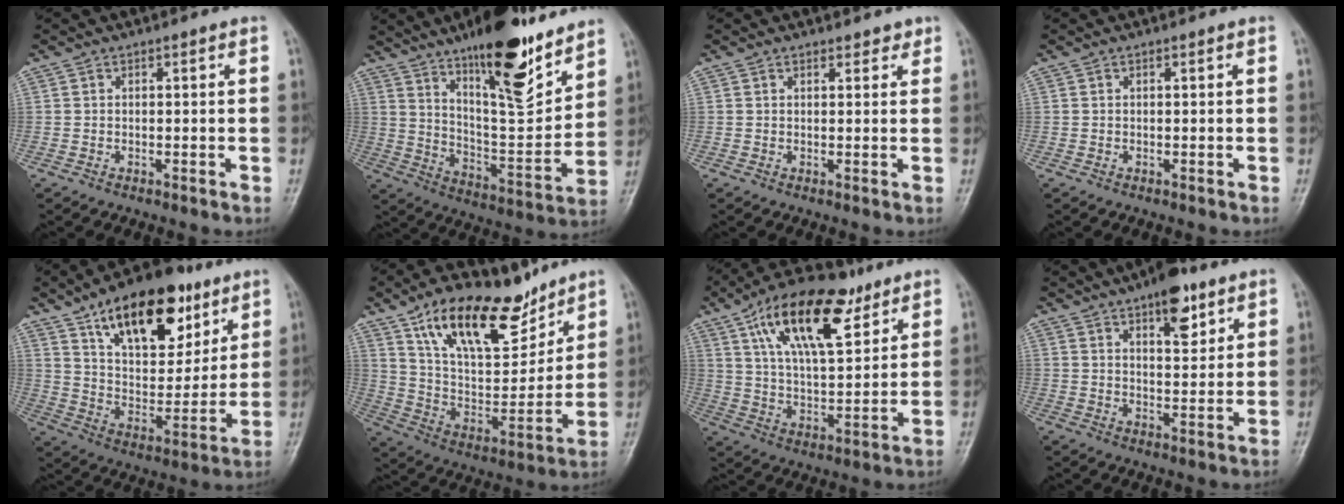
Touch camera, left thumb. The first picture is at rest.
{"total": 20.0, "force": [13.6, 5.7, 13.5], "torque": [-0.170, -0.088, 0.224]}
{"total": 1.8, "force": [1.4, 1.0, 0.4], "torque": [0.010, -0.008, 0.014]}
{"total": 0.0}
{"total": 22.1, "force": [12.6, 11.0, 14.5], "torque": [-0.181, -0.045, 0.213]}
{"total": 22.0, "force": [14.3, 9.7, 13.6], "torque": [-0.181, -0.058, 0.253]}
{"total": 19.0, "force": [9.9, 8.5, 13.8], "torque": [-0.202, -0.028, 0.171]}
{"total": 9.2, "force": [5.5, 3.7, 6.4], "torque": [-0.071, -0.028, 0.080]}